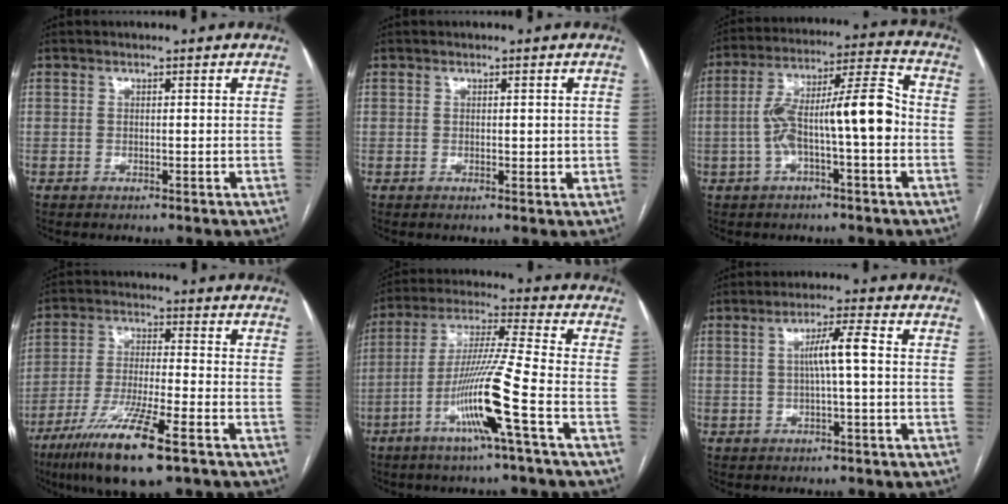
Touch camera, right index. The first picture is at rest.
{"total": 1.7, "force": [0.1, 0.9, 1.4], "torque": [-0.018, -0.001, 0.004]}
{"total": 13.2, "force": [-2.0, 1.9, 12.9], "torque": [-0.225, 0.039, -0.032]}
{"total": 13.5, "force": [-8.0, 0.9, 10.8], "torque": [-0.212, -0.035, -0.141]}
{"total": 12.6, "force": [-5.1, -1.7, 11.5], "torque": [-0.224, -0.007, -0.101]}
{"total": 4.8, "force": [0.2, -0.1, 4.8], "torque": [-0.085, 0.010, 0.005]}